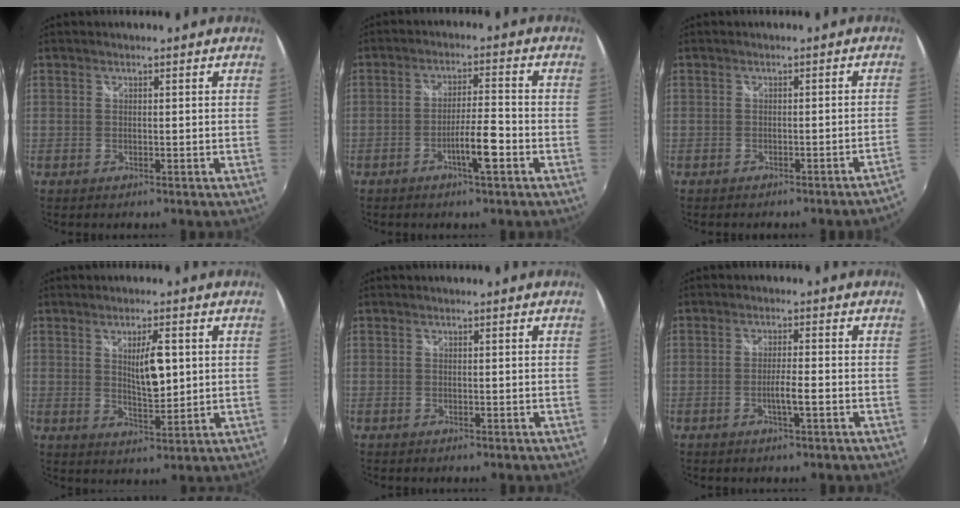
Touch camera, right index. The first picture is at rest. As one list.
[{"total": 5.7, "force": [-3.0, 0.2, 4.9], "torque": [-0.088, 0.002, -0.049]}, {"total": 2.5, "force": [-2.1, -0.4, 1.4], "torque": [-0.022, -0.005, -0.025]}, {"total": 6.3, "force": [1.5, 2.1, 5.8], "torque": [-0.092, -0.003, 0.028]}, {"total": 0.0}, {"total": 3.1, "force": [-1.3, -0.1, 2.8], "torque": [-0.051, -0.001, -0.024]}]